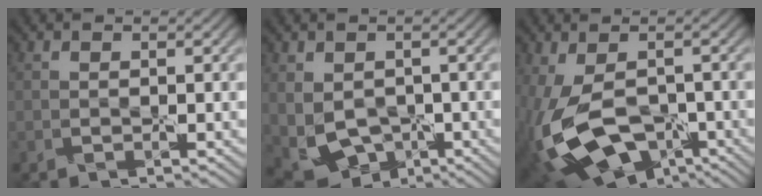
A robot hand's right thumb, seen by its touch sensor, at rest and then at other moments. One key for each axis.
{"total": 7.4, "fx": -1.2, "fy": 5.7, "fz": 4.6, "tx": -0.117, "ty": -0.037, "tz": -0.011}
{"total": 15.2, "fx": -6.3, "fy": 8.4, "fz": 10.9, "tx": -0.258, "ty": -0.051, "tz": -0.084}